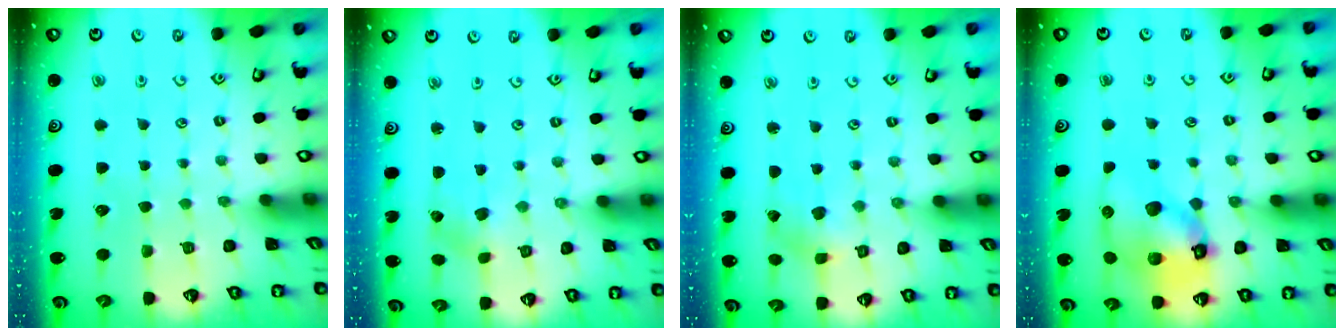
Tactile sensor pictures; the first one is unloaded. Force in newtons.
{"total": 2.9, "press": 2.9, "slide": 0.4}
{"total": 1.3, "press": 1.3, "slide": 0.2}
{"total": 15.9, "press": 15.7, "slide": 2.4}